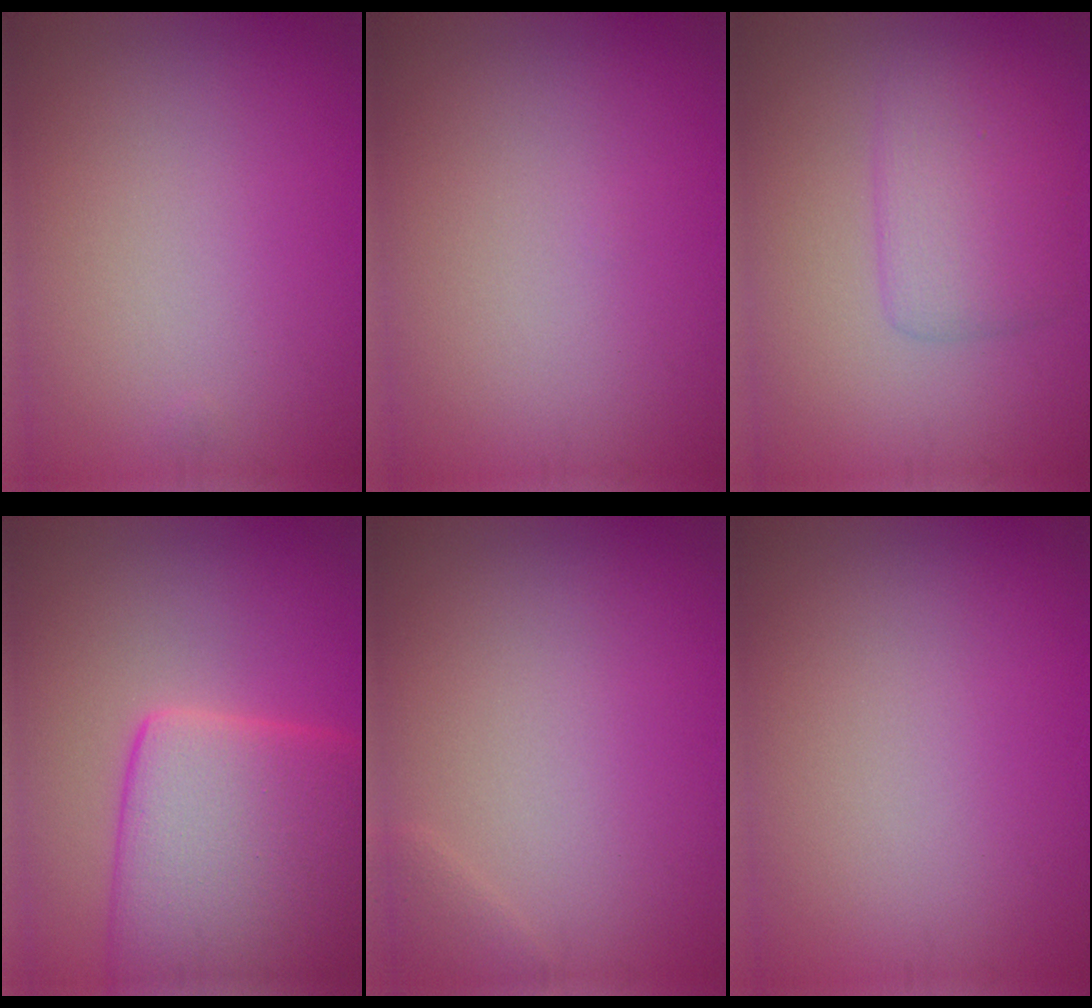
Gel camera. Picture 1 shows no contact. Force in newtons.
{"total": 0.0}
{"total": 3.6, "press": 3.6, "slide": 0.2}
{"total": 12.0, "press": 11.9, "slide": 0.5}
{"total": 0.8, "press": 0.8, "slide": 0.1}
{"total": 0.0}